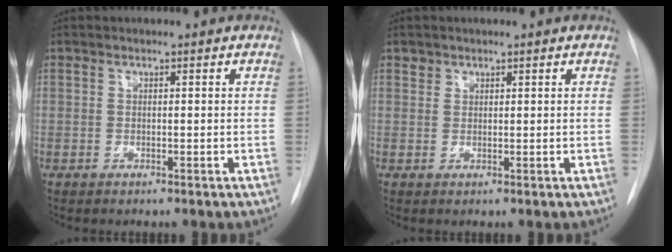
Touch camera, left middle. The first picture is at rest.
{"total": 1.0, "force": [0.8, 0.7, -0.2], "torque": [0.013, -0.001, 0.009]}